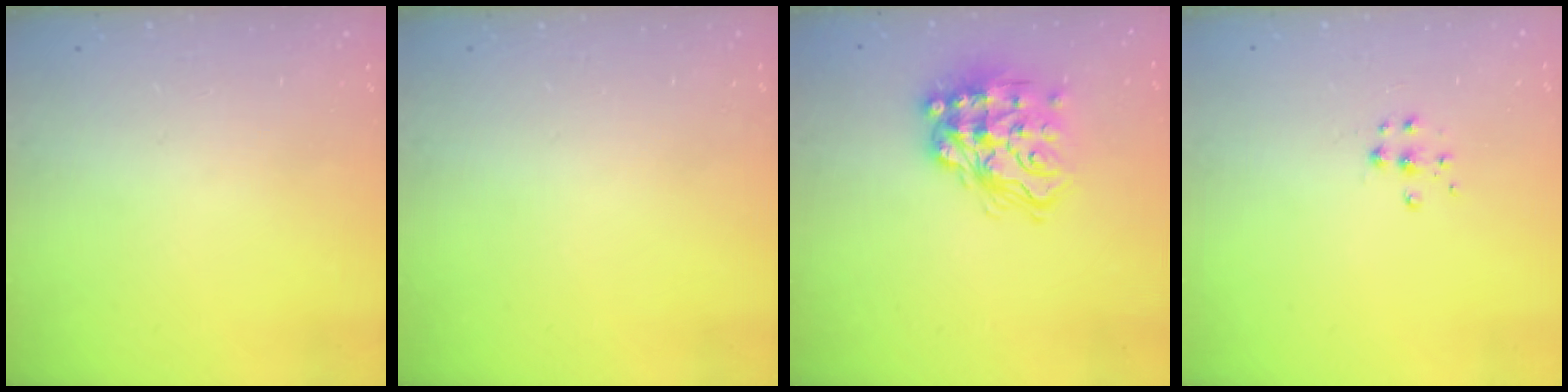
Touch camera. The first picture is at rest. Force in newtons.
{"total": 0.0}
{"total": 17.4, "press": 17.4, "slide": 1.2}
{"total": 5.3, "press": 5.3, "slide": 0.5}